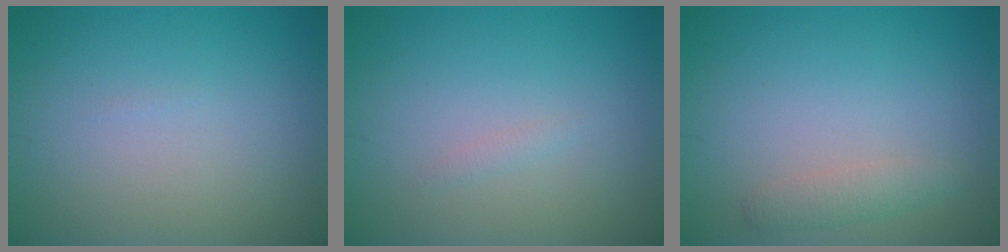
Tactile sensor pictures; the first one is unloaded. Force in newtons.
{"total": 0.5, "press": 0.5, "slide": 0.0}
{"total": 1.5, "press": 1.5, "slide": 0.0}